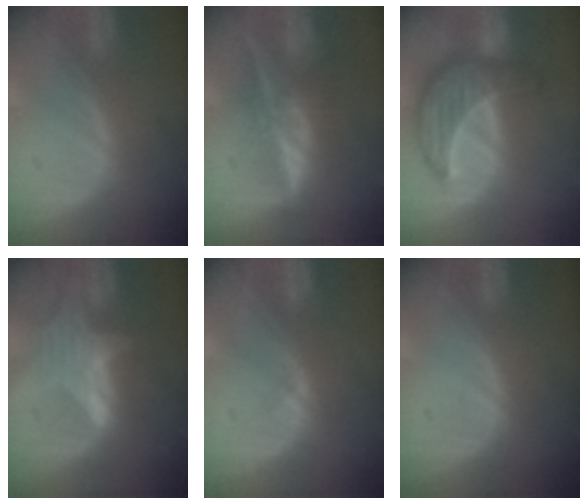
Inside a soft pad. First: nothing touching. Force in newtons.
{"total": 6.2, "press": 5.5, "slide": 2.9}
{"total": 9.8, "press": 9.8, "slide": 0.8}
{"total": 6.8, "press": 6.3, "slide": 2.4}
{"total": 0.6, "press": 0.5, "slide": 0.2}
{"total": 0.0}